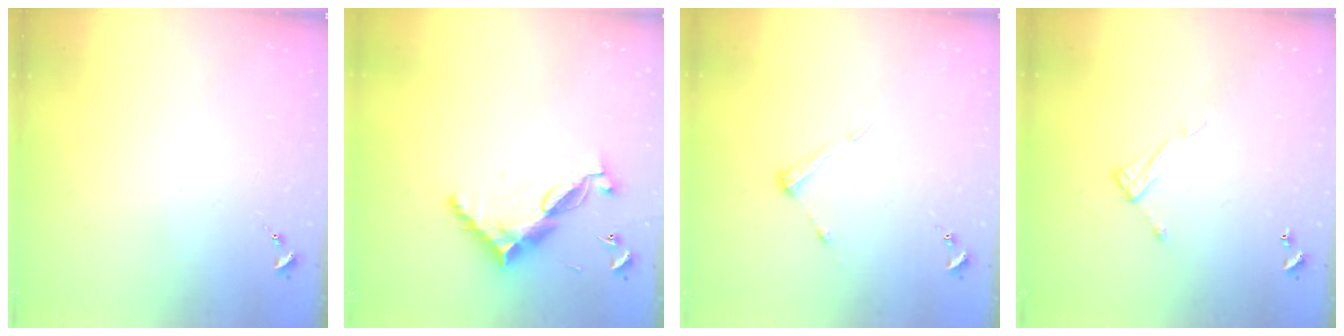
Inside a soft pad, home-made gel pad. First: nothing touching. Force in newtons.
{"total": 10.4, "press": 10.4, "slide": 0.4}
{"total": 5.6, "press": 5.5, "slide": 0.7}
{"total": 7.3, "press": 7.3, "slide": 0.4}